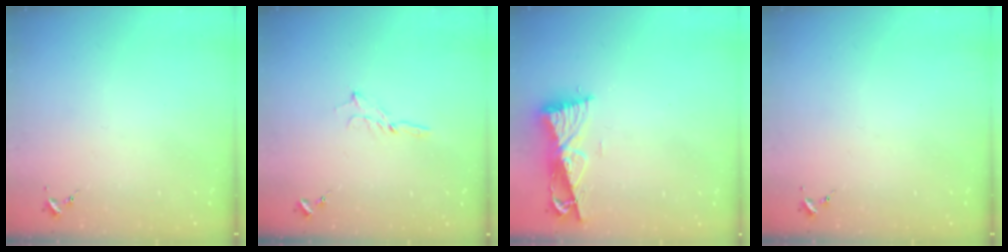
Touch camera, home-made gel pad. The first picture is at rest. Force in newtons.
{"total": 2.9, "press": 2.9, "slide": 0.3}
{"total": 8.9, "press": 8.9, "slide": 1.1}
{"total": 0.0}